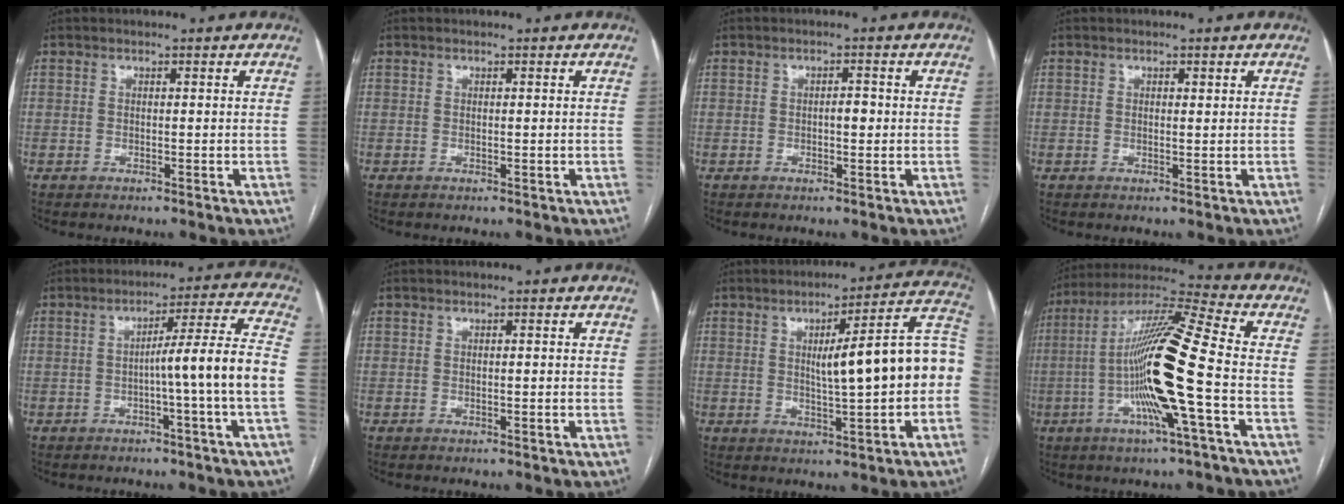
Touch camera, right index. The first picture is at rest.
{"total": 0.0}
{"total": 1.7, "force": [-0.2, 0.7, 1.6], "torque": [-0.024, 0.003, -0.004]}
{"total": 0.6, "force": [0.3, 0.3, 0.4], "torque": [-0.005, -0.001, 0.003]}
{"total": 9.8, "force": [-2.1, -2.0, 9.3], "torque": [-0.134, 0.015, -0.031]}
{"total": 0.7, "force": [0.1, 0.2, 0.6], "torque": [-0.011, 0.001, 0.002]}
{"total": 14.5, "force": [0.0, 1.4, 14.4], "torque": [-0.189, 0.035, 0.000]}
{"total": 17.4, "force": [-3.3, -0.4, 17.1], "torque": [-0.326, -0.001, -0.075]}